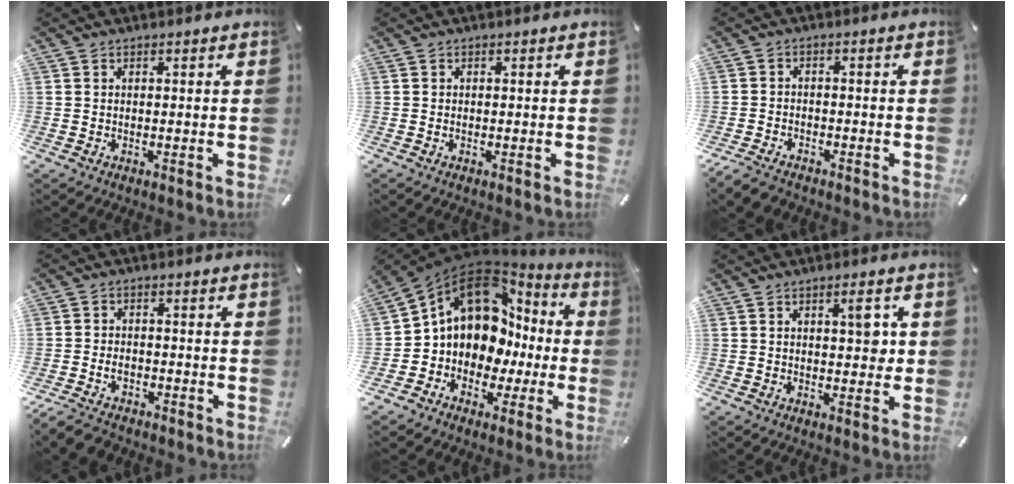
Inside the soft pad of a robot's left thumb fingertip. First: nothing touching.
{"total": 0.6, "force": [-0.2, 0.3, 0.4], "torque": [-0.009, 0.000, -0.004]}
{"total": 3.6, "force": [-2.9, 1.8, 1.0], "torque": [-0.027, 0.014, -0.060]}
{"total": 4.5, "force": [-2.6, 3.1, 1.9], "torque": [-0.043, 0.014, -0.051]}
{"total": 14.8, "force": [3.5, 12.0, 8.1], "torque": [-0.137, -0.029, 0.066]}
{"total": 5.4, "force": [1.5, 2.5, 4.6], "torque": [-0.052, -0.009, 0.016]}